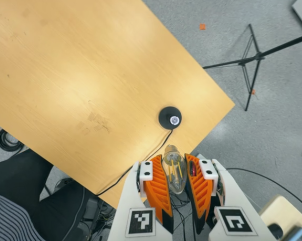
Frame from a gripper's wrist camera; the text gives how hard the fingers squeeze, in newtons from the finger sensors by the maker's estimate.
{"total": 21.5, "left": 26.0, "right": 17.1}